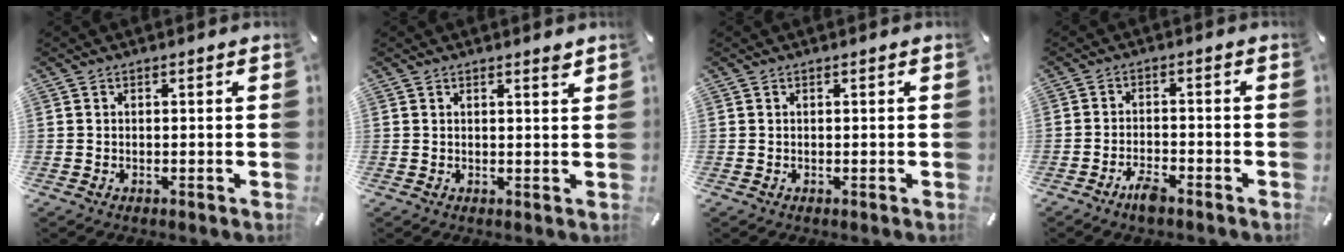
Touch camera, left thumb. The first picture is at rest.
{"total": 1.4, "force": [1.2, 0.1, 0.7], "torque": [-0.007, -0.006, 0.020]}
{"total": 0.0}
{"total": 4.3, "force": [-3.4, 1.4, 2.3], "torque": [-0.056, 0.011, -0.068]}